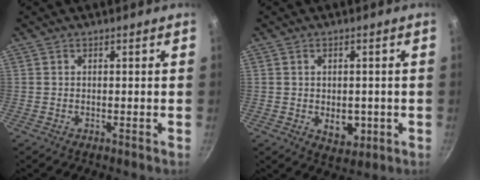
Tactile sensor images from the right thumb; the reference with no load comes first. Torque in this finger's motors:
{"motor_torque": [-0.26, 0.10, 0.19, 0.51, 0.00]}